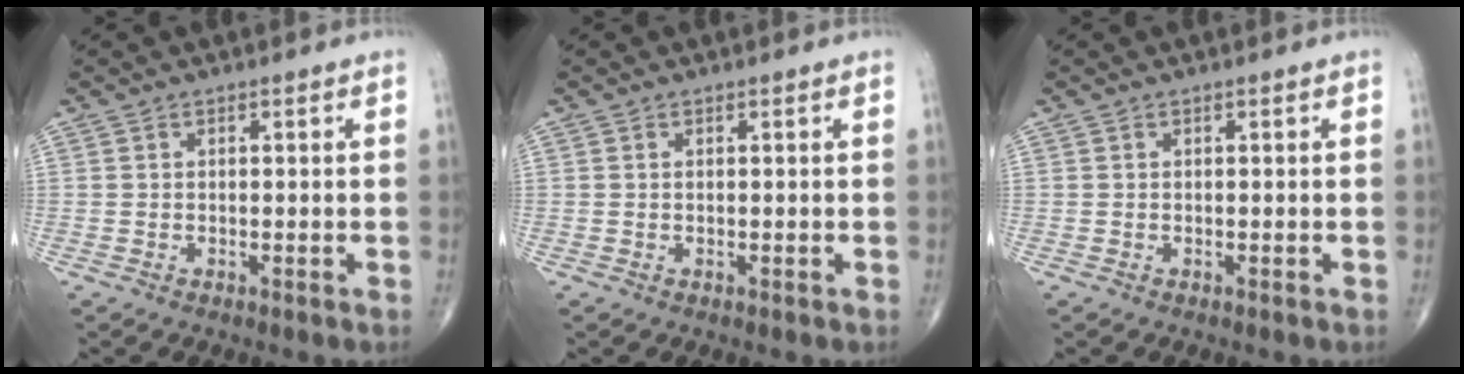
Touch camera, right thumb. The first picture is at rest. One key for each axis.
{"total": 0.0}
{"total": 0.0}